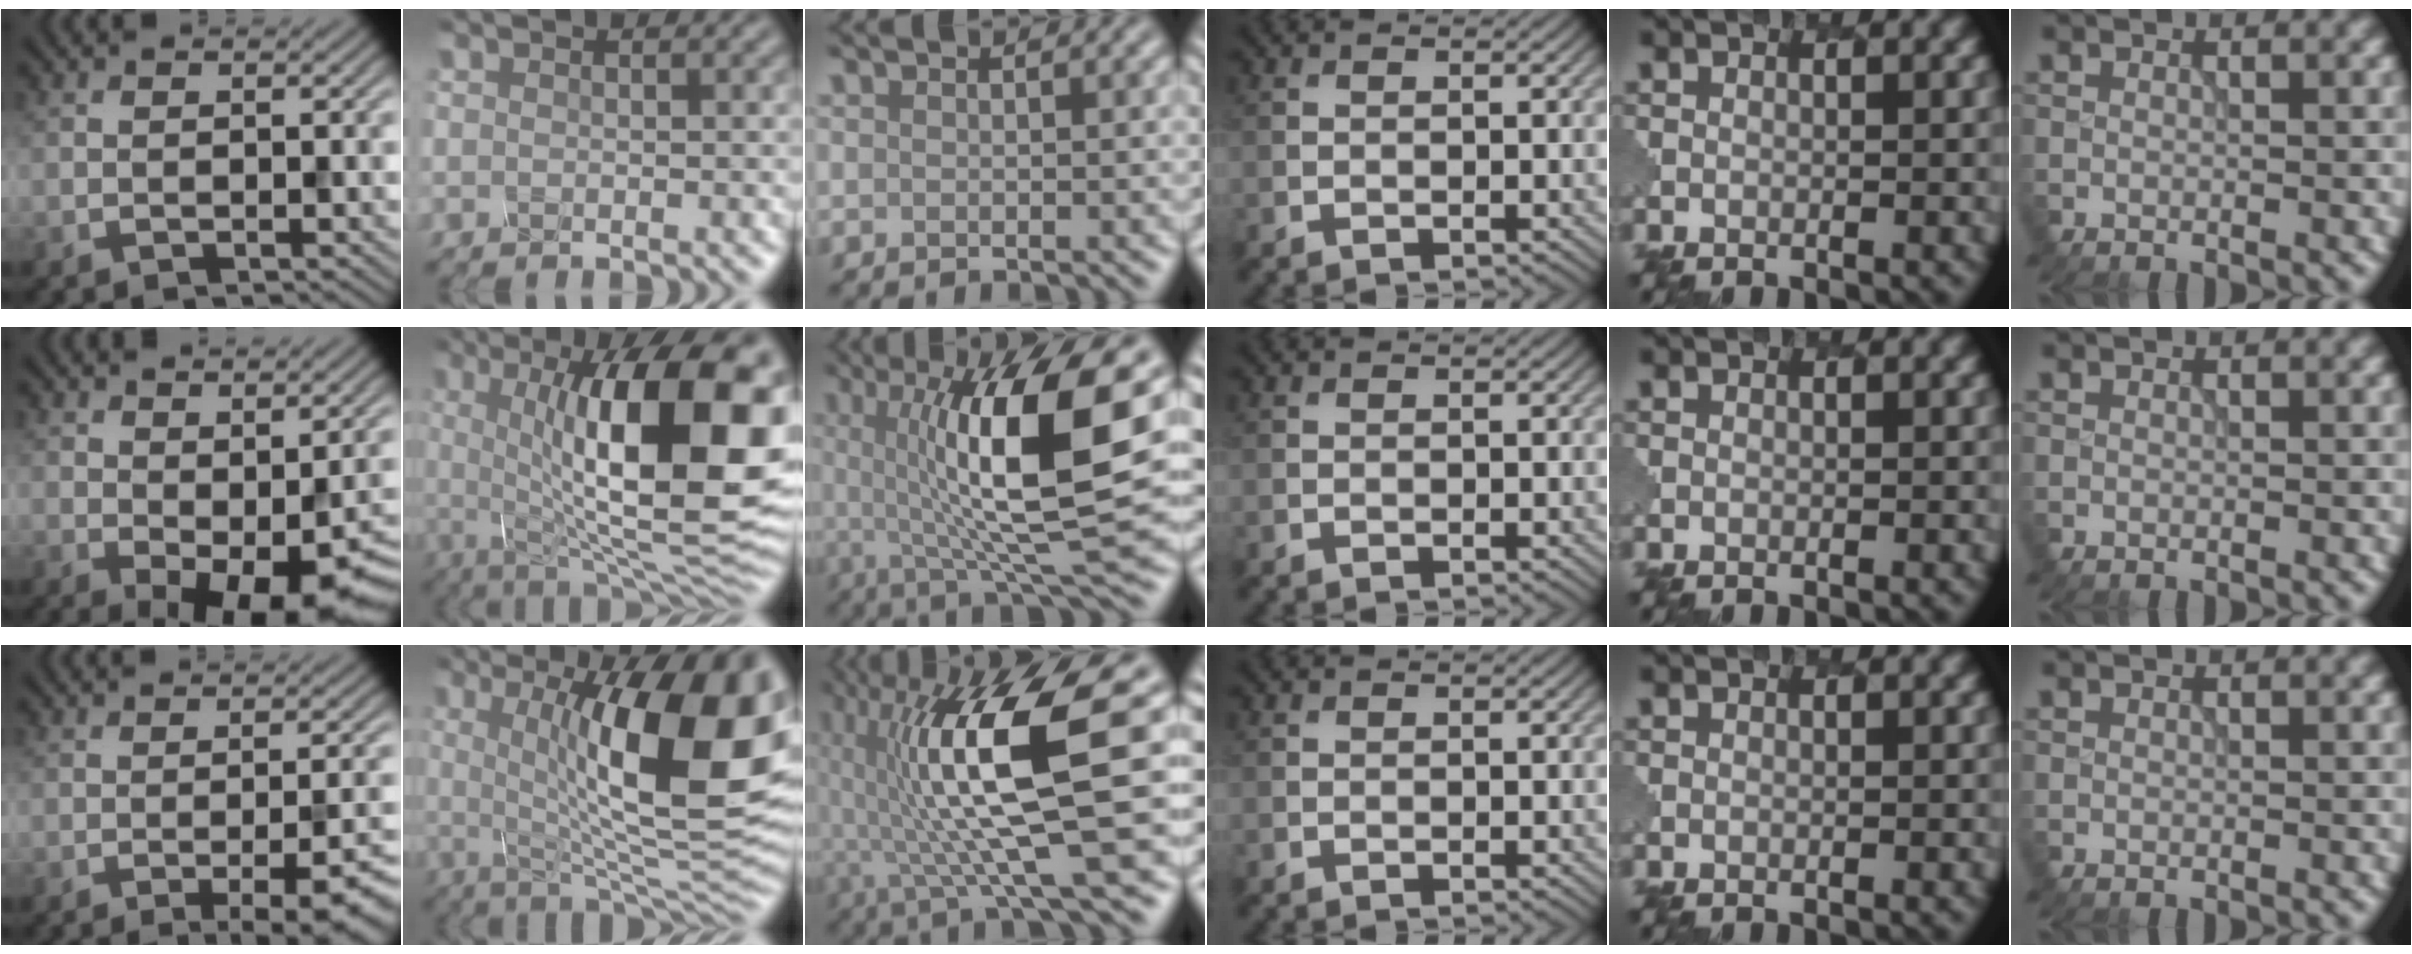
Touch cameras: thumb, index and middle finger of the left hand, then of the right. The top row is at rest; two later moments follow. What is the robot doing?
{"motion": "pour", "object": "mug"}